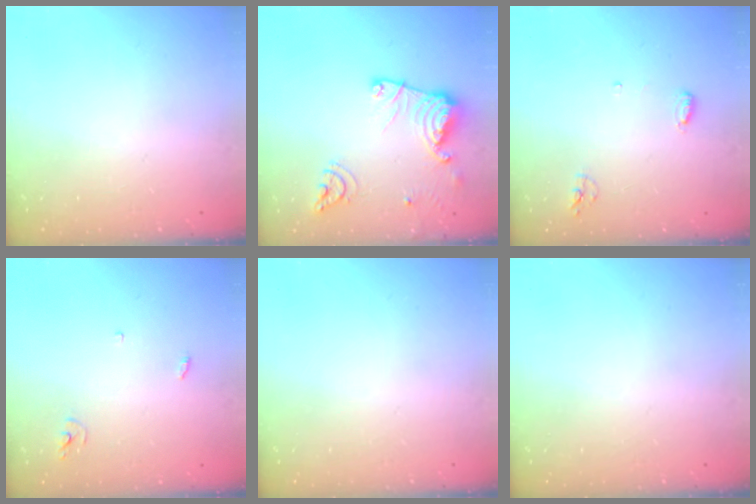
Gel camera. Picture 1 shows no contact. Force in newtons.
{"total": 15.2, "press": 15.1, "slide": 1.8}
{"total": 5.4, "press": 5.3, "slide": 1.1}
{"total": 2.9, "press": 2.9, "slide": 0.2}
{"total": 0.0}
{"total": 0.0}